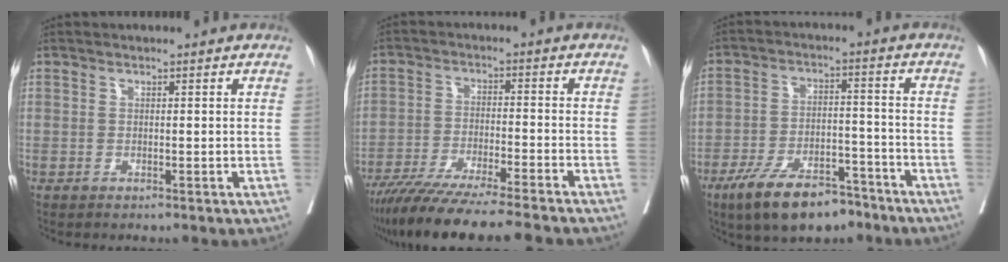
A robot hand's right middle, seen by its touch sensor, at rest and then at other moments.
{"total": 15.1, "force": [-13.0, -0.5, 7.8], "torque": [-0.116, -0.038, -0.209]}
{"total": 12.1, "force": [-8.8, 4.5, 7.0], "torque": [-0.120, -0.002, -0.150]}